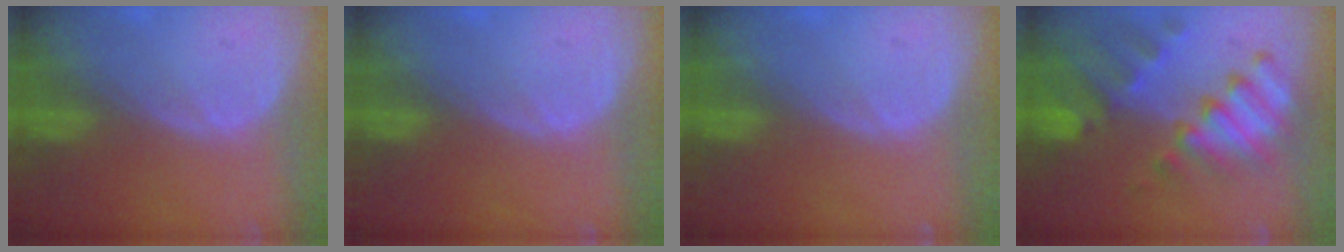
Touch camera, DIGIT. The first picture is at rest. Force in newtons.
{"total": 0.0}
{"total": 0.0}
{"total": 10.3, "press": 9.0, "slide": 5.2}